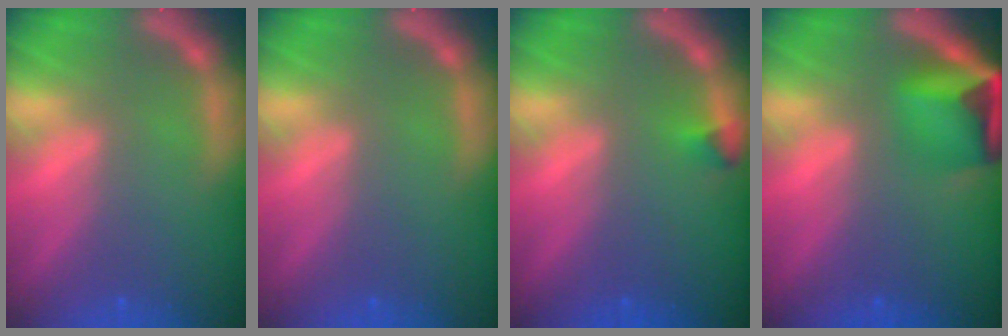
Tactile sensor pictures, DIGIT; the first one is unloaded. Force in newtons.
{"total": 0.0}
{"total": 0.9}
{"total": 6.4}